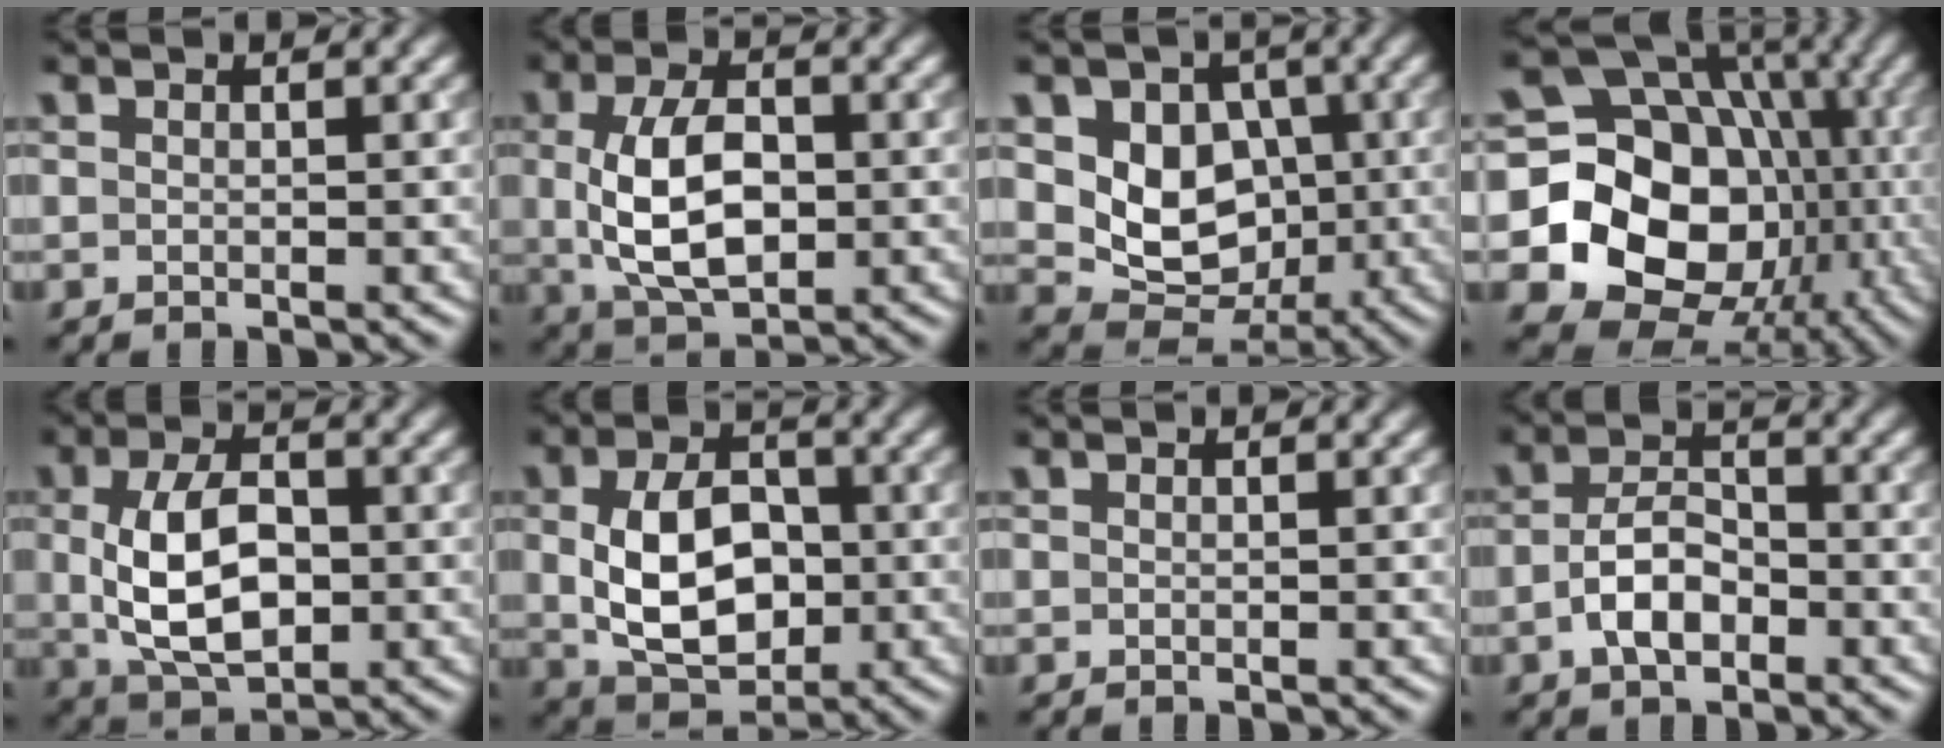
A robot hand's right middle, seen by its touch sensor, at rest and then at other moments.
{"total": 7.1, "force": [-0.2, 3.9, 5.9], "torque": [-0.120, -0.001, -0.003]}
{"total": 7.0, "force": [0.6, 5.7, 4.1], "torque": [-0.067, -0.010, 0.003]}
{"total": 19.1, "force": [-2.5, 16.3, 9.7], "torque": [-0.146, -0.008, -0.052]}
{"total": 7.2, "force": [-0.3, 4.1, 5.9], "torque": [-0.120, -0.003, -0.003]}
{"total": 8.0, "force": [-0.3, 5.3, 6.0], "torque": [-0.120, -0.004, -0.003]}
{"total": 0.0}
{"total": 4.0, "force": [-1.6, 2.2, 2.9], "torque": [-0.055, 0.005, -0.034]}